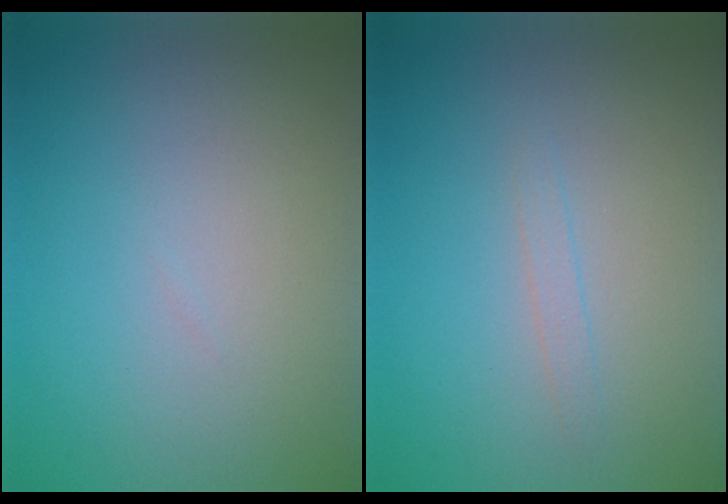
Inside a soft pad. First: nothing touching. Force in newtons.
{"total": 0.8, "press": 0.8, "slide": 0.0}